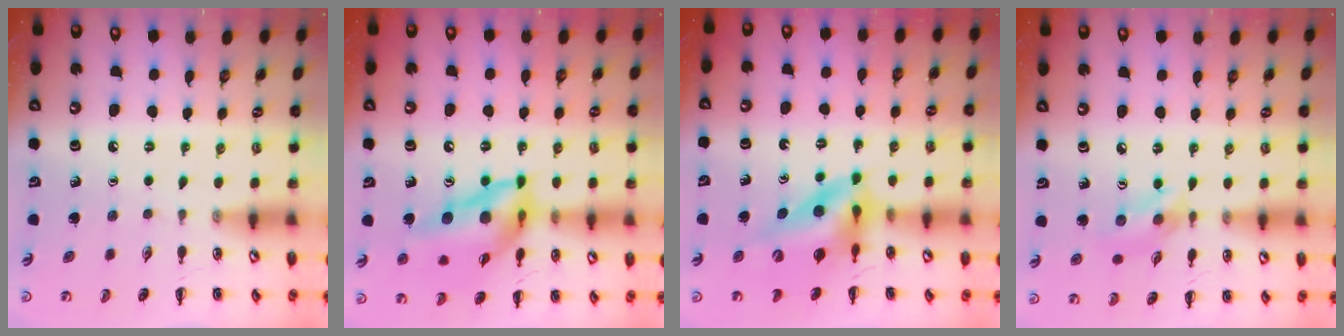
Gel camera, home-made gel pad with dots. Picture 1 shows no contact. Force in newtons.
{"total": 18.9, "press": 18.3, "slide": 4.9}
{"total": 11.5, "press": 10.9, "slide": 3.7}
{"total": 5.8, "press": 5.7, "slide": 0.6}